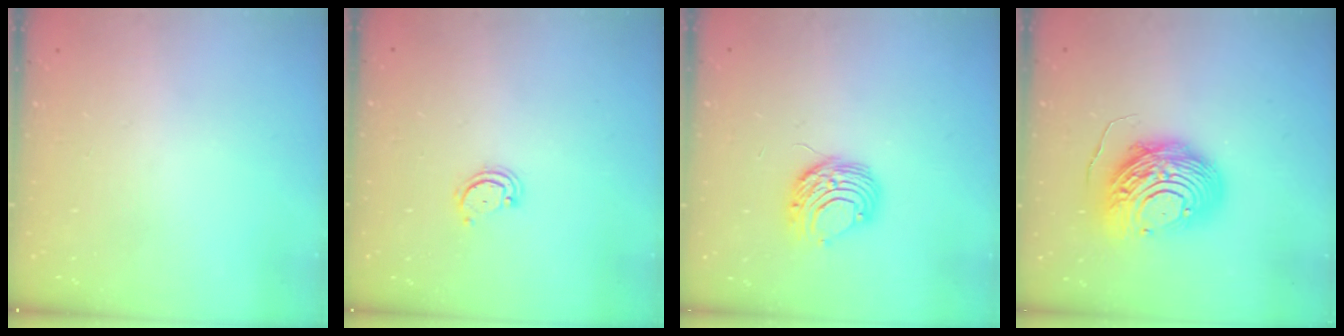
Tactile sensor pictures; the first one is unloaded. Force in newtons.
{"total": 2.6, "press": 2.6, "slide": 0.3}
{"total": 9.2, "press": 9.1, "slide": 0.8}
{"total": 13.7, "press": 13.6, "slide": 1.4}